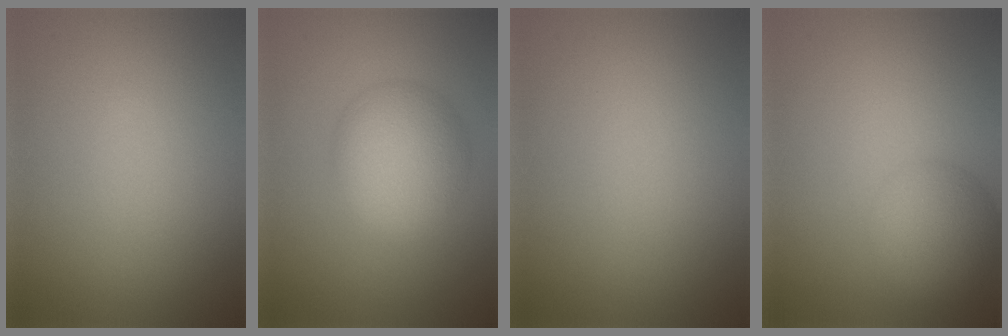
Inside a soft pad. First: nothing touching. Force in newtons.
{"total": 5.8, "press": 5.8, "slide": 0.2}
{"total": 0.0}
{"total": 4.8, "press": 4.8, "slide": 0.2}